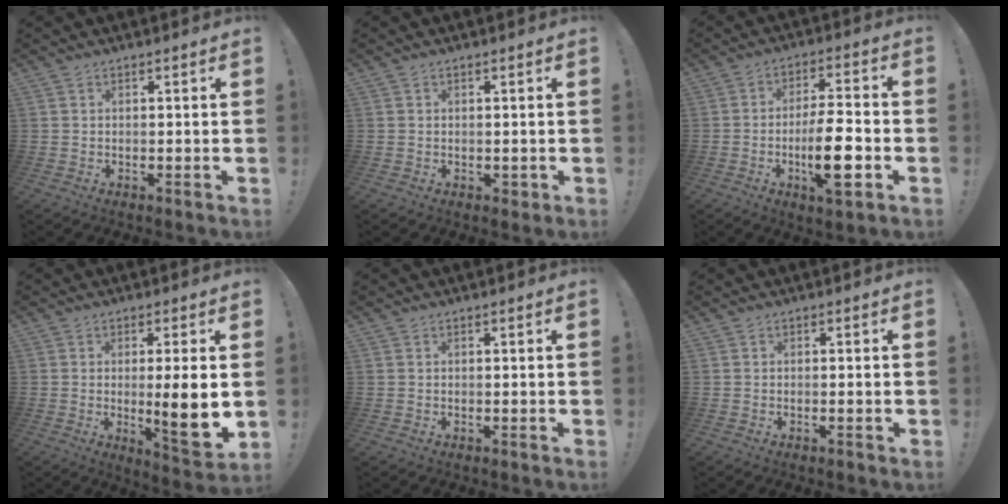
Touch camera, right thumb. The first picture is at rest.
{"total": 1.5, "force": [0.0, 1.2, 0.9], "torque": [-0.012, 0.003, 0.001]}
{"total": 13.6, "force": [-3.9, 3.4, 12.6], "torque": [-0.214, 0.006, -0.068]}
{"total": 10.7, "force": [-0.4, 1.3, 10.6], "torque": [-0.152, -0.013, -0.007]}
{"total": 0.0}
{"total": 1.1, "force": [-0.6, -0.2, 0.9], "torque": [-0.022, 0.002, -0.011]}